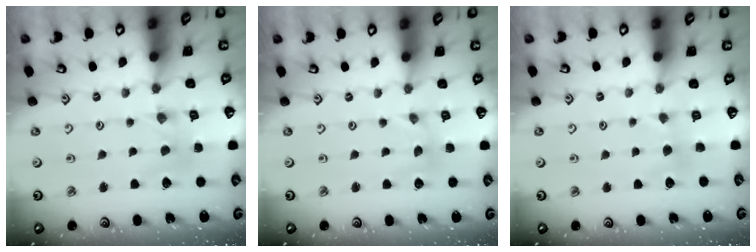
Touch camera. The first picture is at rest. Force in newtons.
{"total": 0.0}
{"total": 1.8, "press": 1.8, "slide": 0.3}